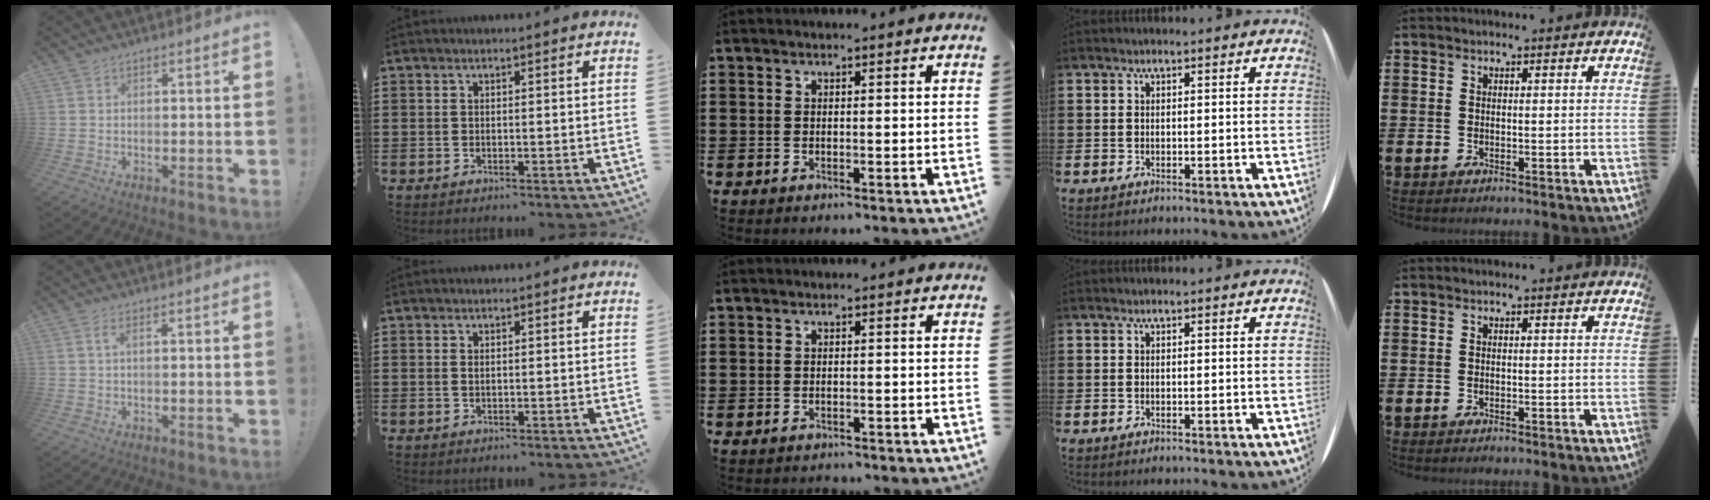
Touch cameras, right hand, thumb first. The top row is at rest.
{"thumb": {"total": 1.9, "force": [0.6, 0.2, 1.8], "torque": [-0.031, -0.001, 0.008]}, "index": {"total": 0.6, "force": [0.2, 0.3, 0.5], "torque": [-0.011, 0.002, 0.003]}, "middle": {"total": 0.6, "force": [-0.6, 0.0, 0.0], "torque": [0.000, 0.000, -0.013]}}